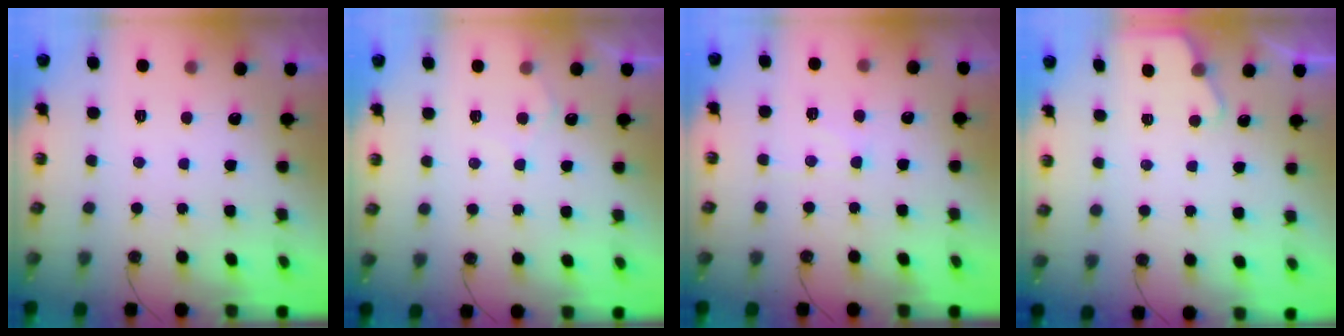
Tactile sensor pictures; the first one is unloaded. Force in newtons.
{"total": 4.5, "press": 4.4, "slide": 0.5}
{"total": 7.9, "press": 7.9, "slide": 0.6}
{"total": 3.2, "press": 3.2, "slide": 0.5}